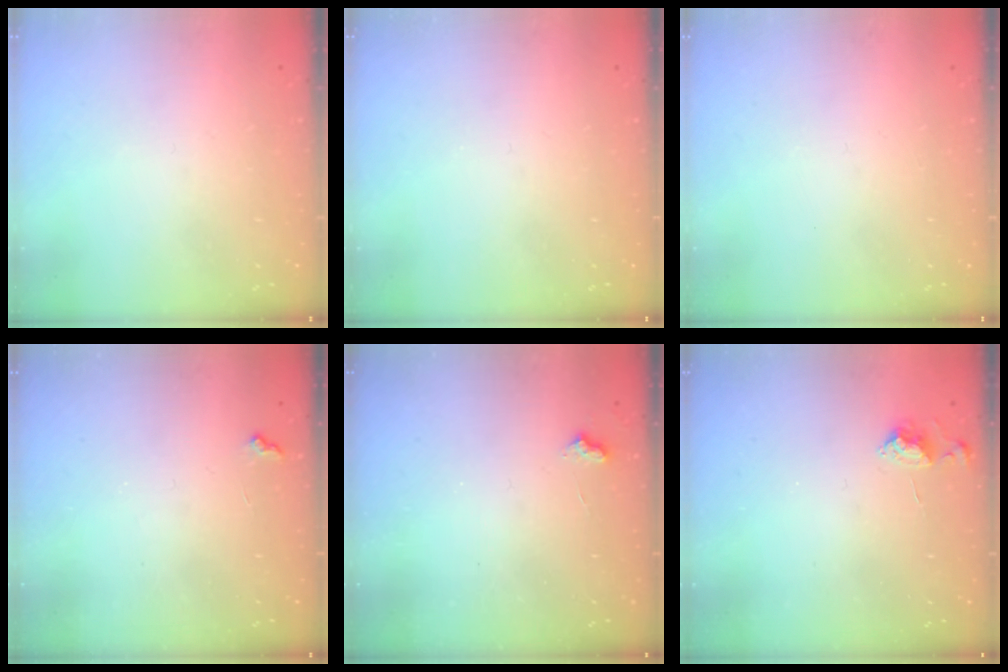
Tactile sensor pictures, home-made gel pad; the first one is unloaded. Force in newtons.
{"total": 0.0}
{"total": 0.0}
{"total": 6.1, "press": 6.1, "slide": 0.7}
{"total": 4.5, "press": 4.4, "slide": 0.6}
{"total": 4.0, "press": 3.9, "slide": 0.6}